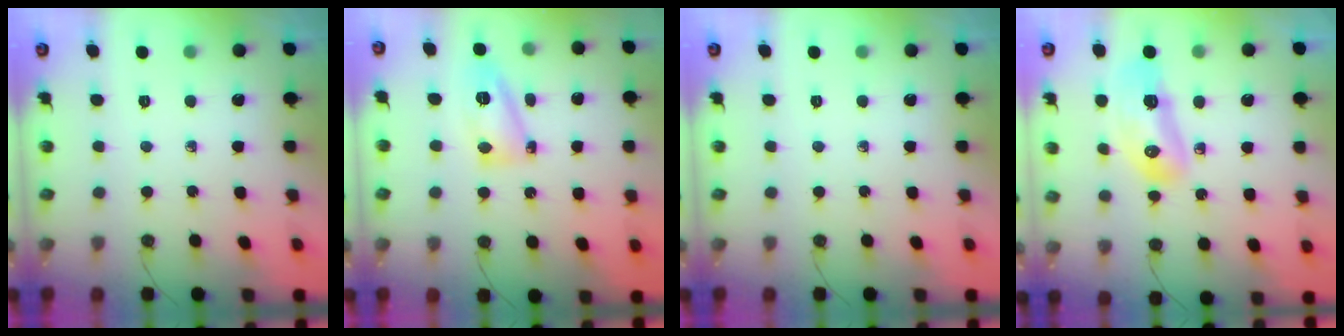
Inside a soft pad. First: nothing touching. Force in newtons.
{"total": 12.8, "press": 12.7, "slide": 1.1}
{"total": 0.0}
{"total": 9.8, "press": 9.8, "slide": 1.1}